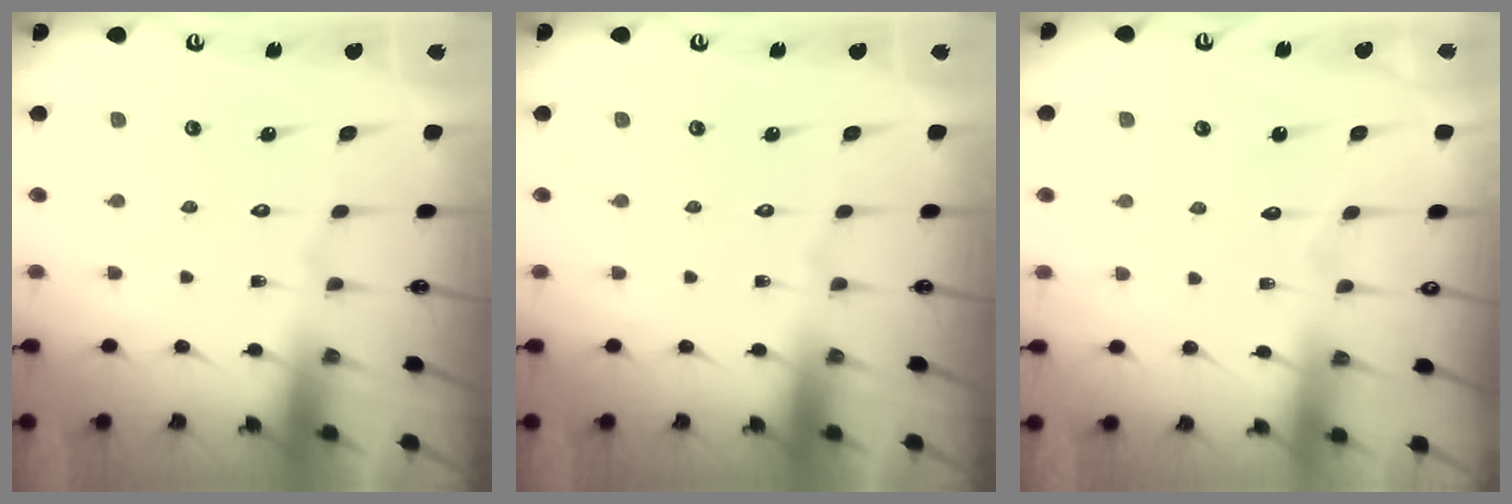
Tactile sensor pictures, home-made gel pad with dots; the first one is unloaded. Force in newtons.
{"total": 0.0}
{"total": 2.5, "press": 2.5, "slide": 0.3}